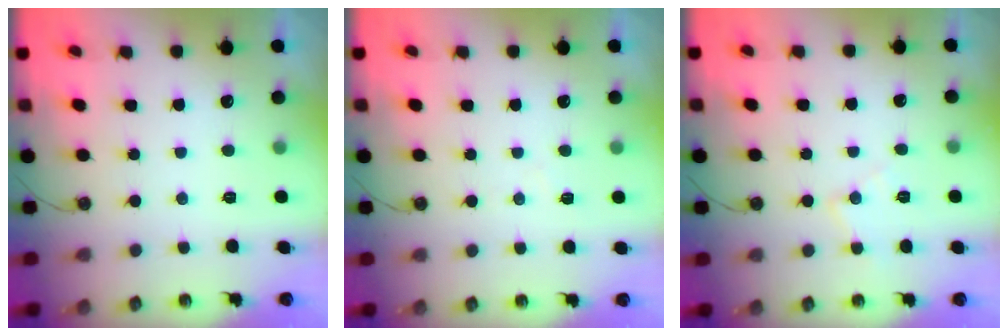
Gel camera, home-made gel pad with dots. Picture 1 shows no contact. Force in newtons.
{"total": 3.3, "press": 3.2, "slide": 0.6}
{"total": 7.0, "press": 7.0, "slide": 0.6}